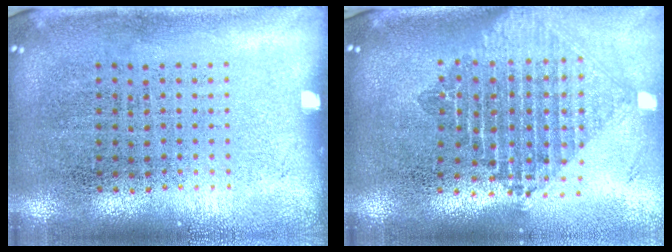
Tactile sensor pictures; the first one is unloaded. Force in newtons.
{"total": 2.2, "press": 1.7, "slide": 1.4}